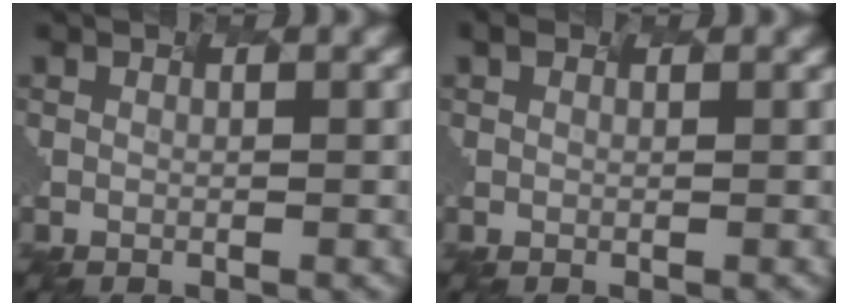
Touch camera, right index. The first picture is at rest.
{"total": 0.7, "force": [0.7, 0.2, 0.0], "torque": [-0.001, 0.005, 0.014]}